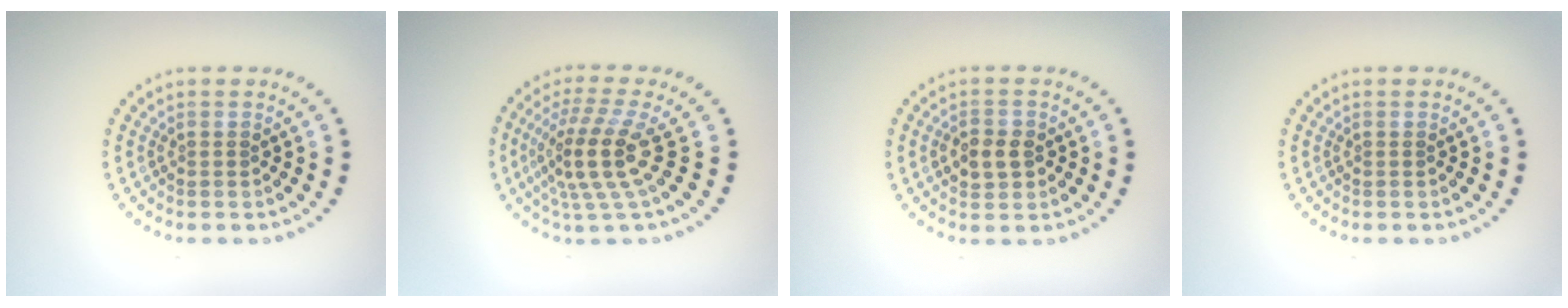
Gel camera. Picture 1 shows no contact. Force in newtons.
{"total": 4.8, "press": 3.5, "slide": 3.3}
{"total": 2.6, "press": 2.6, "slide": 0.2}
{"total": 0.0}